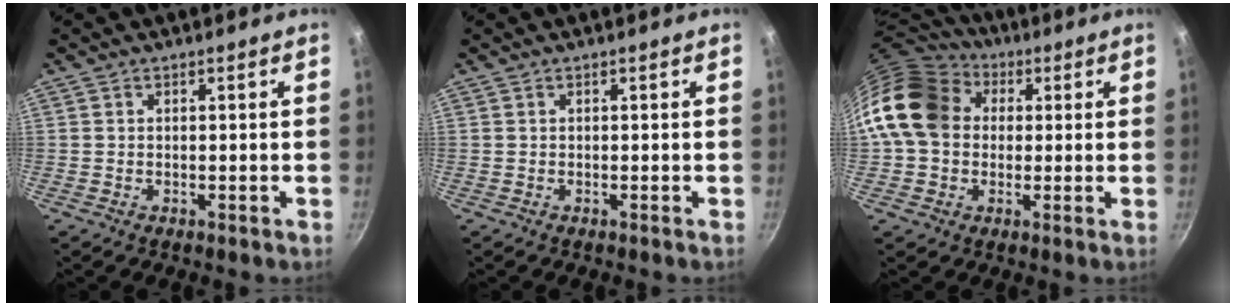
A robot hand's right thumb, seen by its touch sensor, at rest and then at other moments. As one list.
[{"total": 0.0}, {"total": 17.5, "force": [2.5, 14.1, 10.0], "torque": [-0.170, 0.037, 0.032]}]